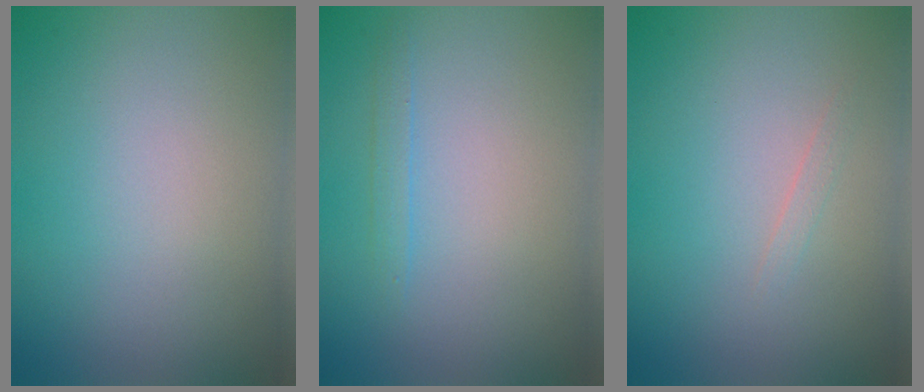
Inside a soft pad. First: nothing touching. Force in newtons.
{"total": 0.9, "press": 0.9, "slide": 0.1}
{"total": 0.6, "press": 0.6, "slide": 0.0}